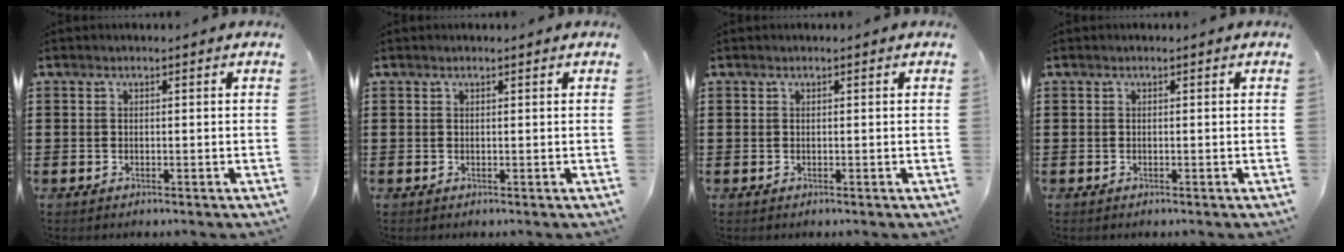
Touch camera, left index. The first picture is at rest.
{"total": 0.0}
{"total": 0.0}
{"total": 0.0}